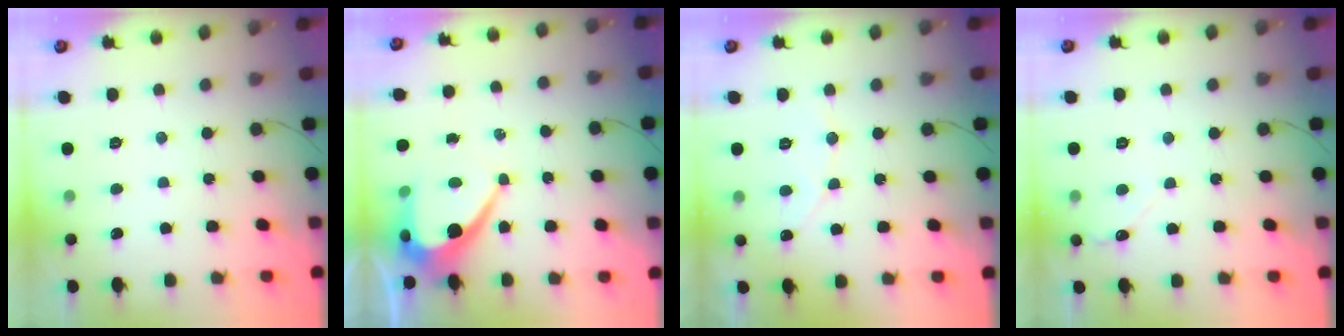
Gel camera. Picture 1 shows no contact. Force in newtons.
{"total": 9.4, "press": 9.4, "slide": 0.7}
{"total": 5.4, "press": 5.4, "slide": 0.4}
{"total": 2.7, "press": 2.7, "slide": 0.2}